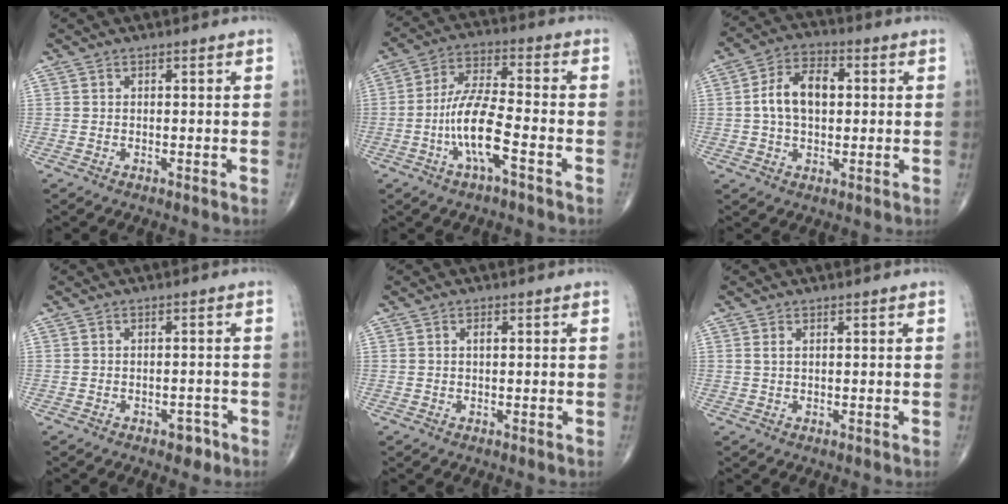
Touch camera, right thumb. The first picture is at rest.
{"total": 10.6, "force": [-3.9, 2.6, 9.5], "torque": [-0.196, 0.032, -0.075]}
{"total": 9.8, "force": [0.8, 6.1, 7.6], "torque": [-0.128, 0.019, 0.010]}
{"total": 2.6, "force": [-1.7, 1.5, 1.3], "torque": [-0.005, 0.011, -0.019]}
{"total": 1.1, "force": [0.3, 0.5, 0.9], "torque": [-0.016, 0.003, 0.004]}
{"total": 1.1, "force": [0.5, 0.5, 0.9], "torque": [-0.022, 0.008, 0.014]}